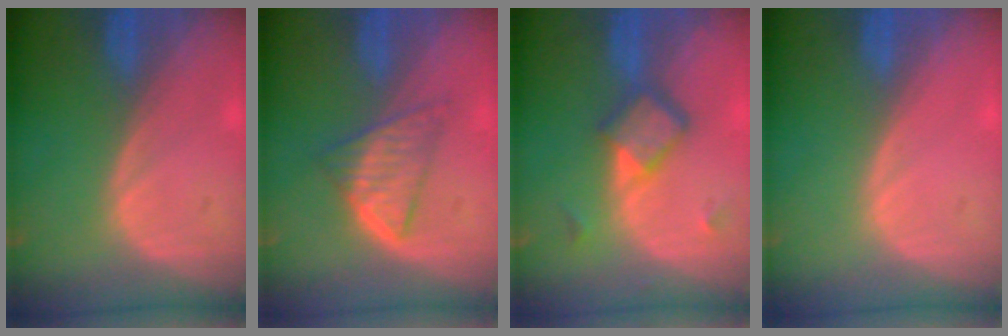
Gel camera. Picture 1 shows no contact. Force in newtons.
{"total": 5.3, "press": 5.1, "slide": 1.6}
{"total": 5.8, "press": 5.1, "slide": 2.8}
{"total": 0.0}